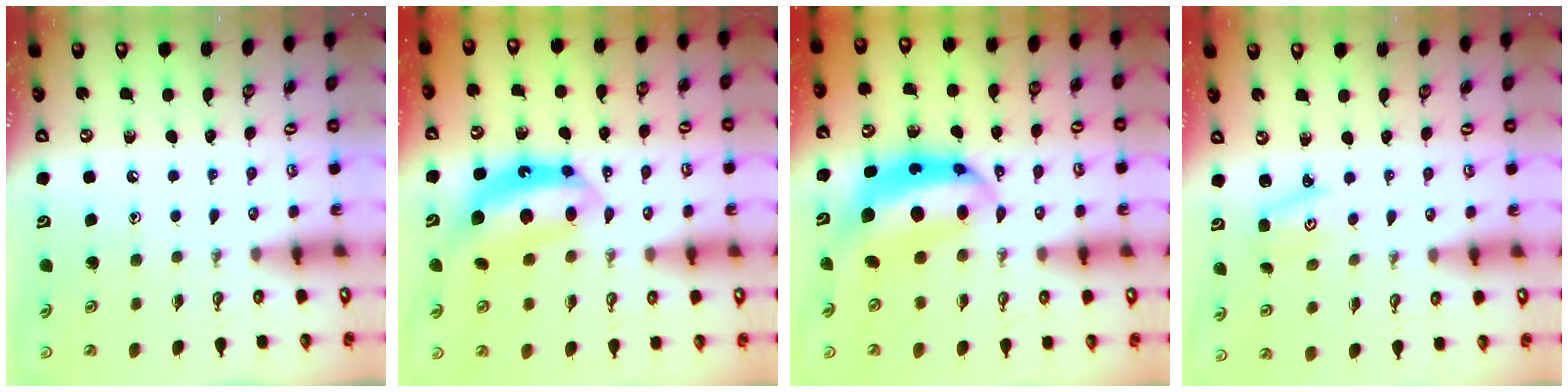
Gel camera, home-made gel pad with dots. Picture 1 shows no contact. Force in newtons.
{"total": 11.5, "press": 11.4, "slide": 1.4}
{"total": 10.3, "press": 10.3, "slide": 1.1}
{"total": 2.0, "press": 2.0, "slide": 0.2}